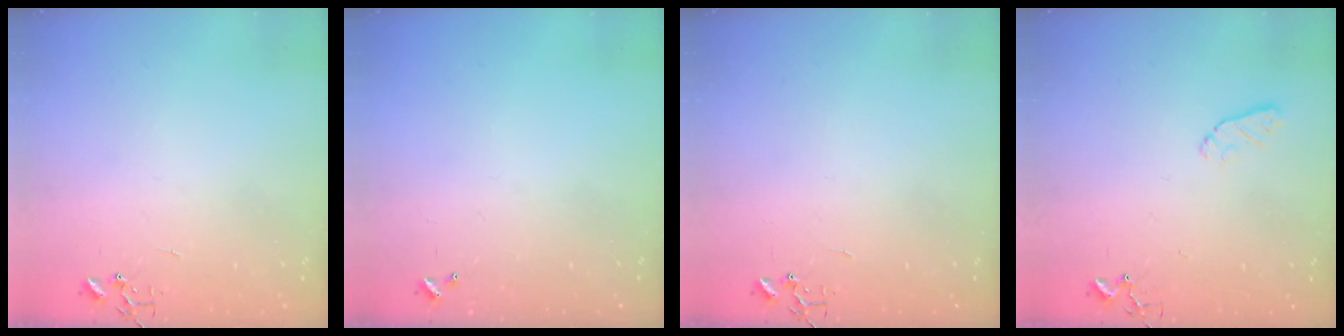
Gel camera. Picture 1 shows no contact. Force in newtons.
{"total": 0.0}
{"total": 0.0}
{"total": 5.6, "press": 5.5, "slide": 1.0}